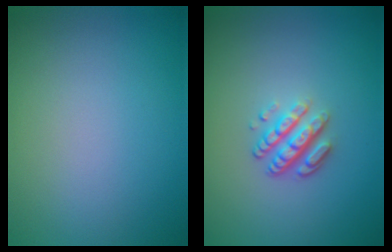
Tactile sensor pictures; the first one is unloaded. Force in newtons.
{"total": 3.3, "press": 2.4, "slide": 2.3}